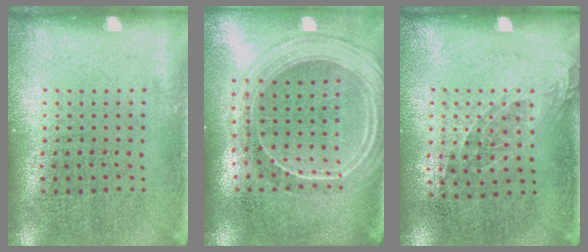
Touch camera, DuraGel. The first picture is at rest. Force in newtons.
{"total": 2.2, "press": 2.0, "slide": 1.1}
{"total": 1.0, "press": 0.7, "slide": 0.7}